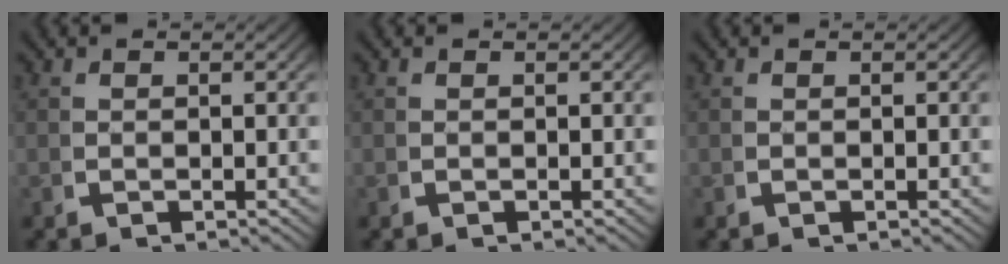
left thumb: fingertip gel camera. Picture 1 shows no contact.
{"total": 0.0}
{"total": 0.0}